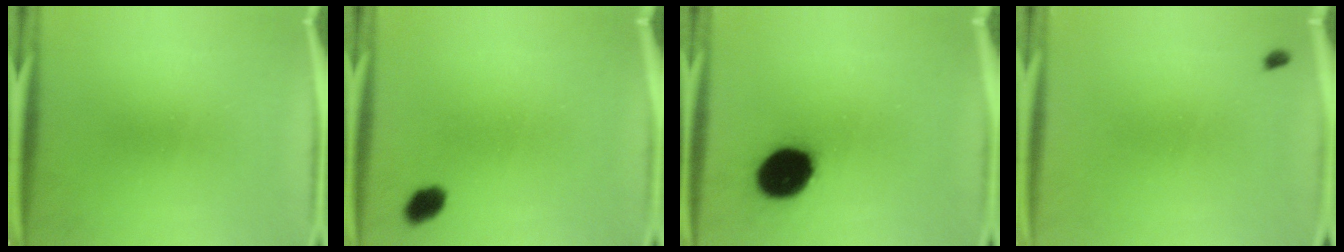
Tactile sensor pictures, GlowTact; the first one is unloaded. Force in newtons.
{"total": 3.1}
{"total": 14.3}
{"total": 0.8}